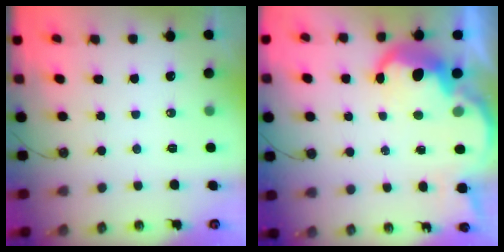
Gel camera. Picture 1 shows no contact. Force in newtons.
{"total": 9.2, "press": 9.2, "slide": 0.6}